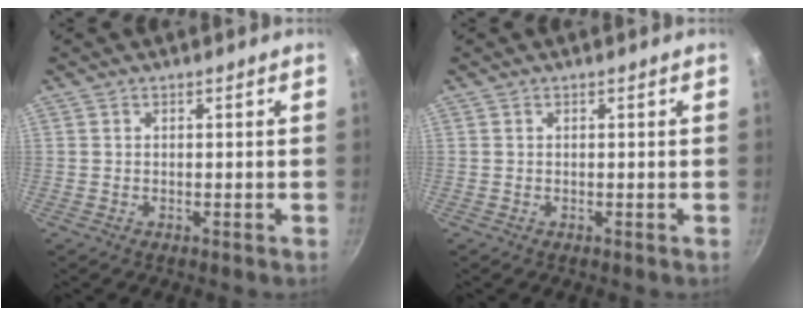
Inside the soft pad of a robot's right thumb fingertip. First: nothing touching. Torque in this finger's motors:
{"motor_torque": [-0.01, 0.00, 0.01, -0.02, 0.00]}